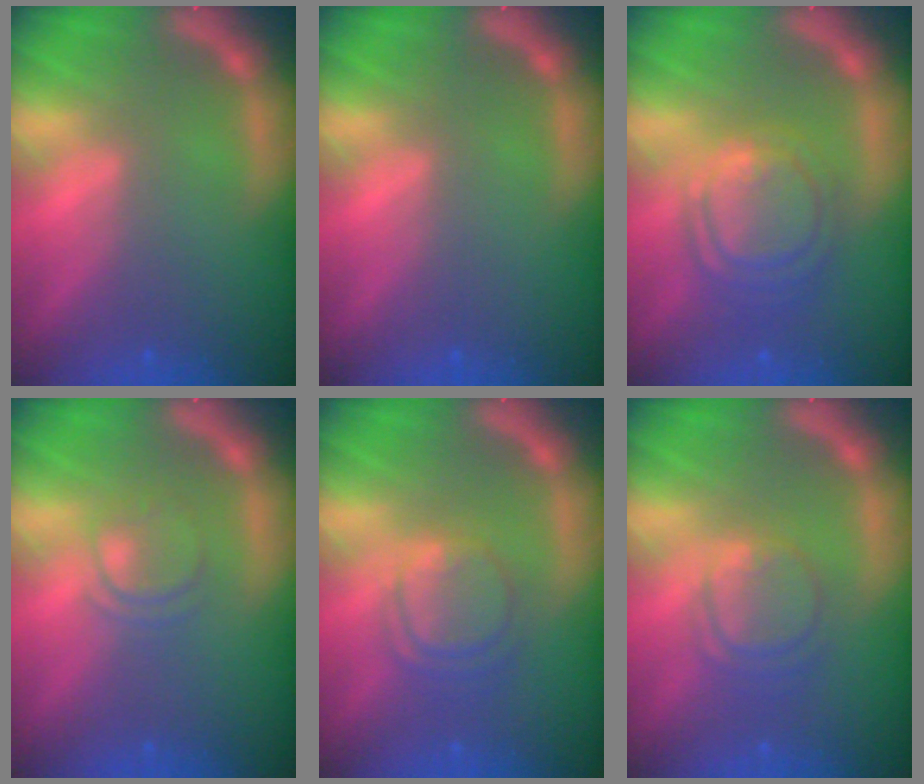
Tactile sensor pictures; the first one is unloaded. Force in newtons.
{"total": 0.0}
{"total": 6.5}
{"total": 2.4}
{"total": 4.5}
{"total": 4.0}